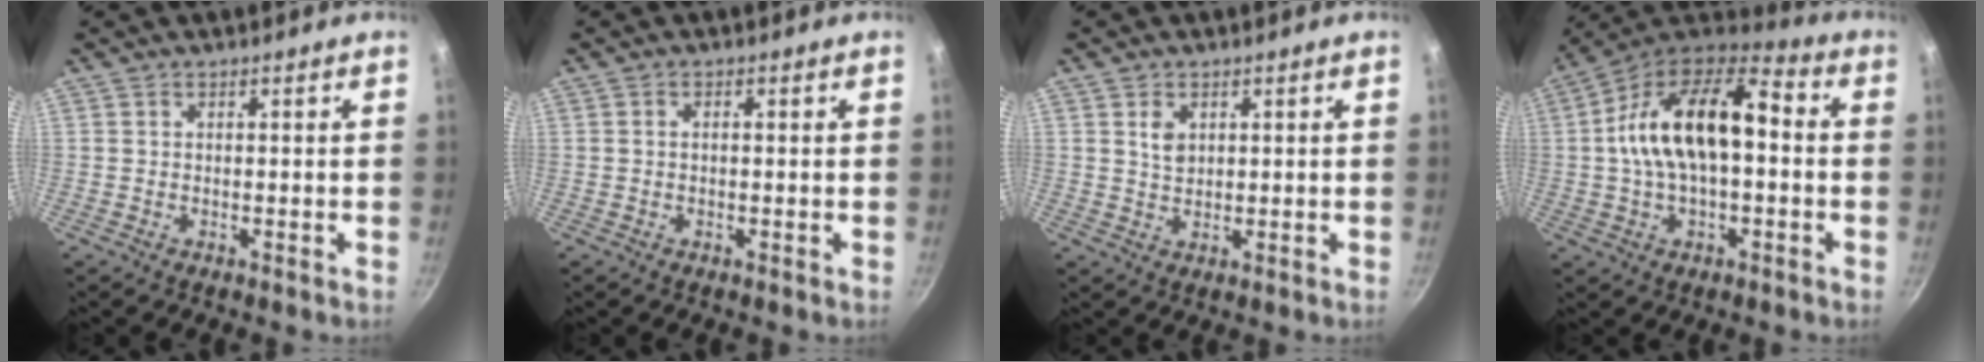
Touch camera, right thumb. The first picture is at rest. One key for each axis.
{"total": 0.8, "fx": 0.0, "fy": 0.5, "fz": 0.7, "tx": -0.012, "ty": 0.004, "tz": -0.001}
{"total": 3.2, "fx": 1.2, "fy": 2.3, "fz": 1.9, "tx": -0.025, "ty": -0.004, "tz": 0.024}
{"total": 19.1, "fx": 0.8, "fy": 10.2, "fz": 16.2, "tx": -0.270, "ty": 0.041, "tz": -0.003}